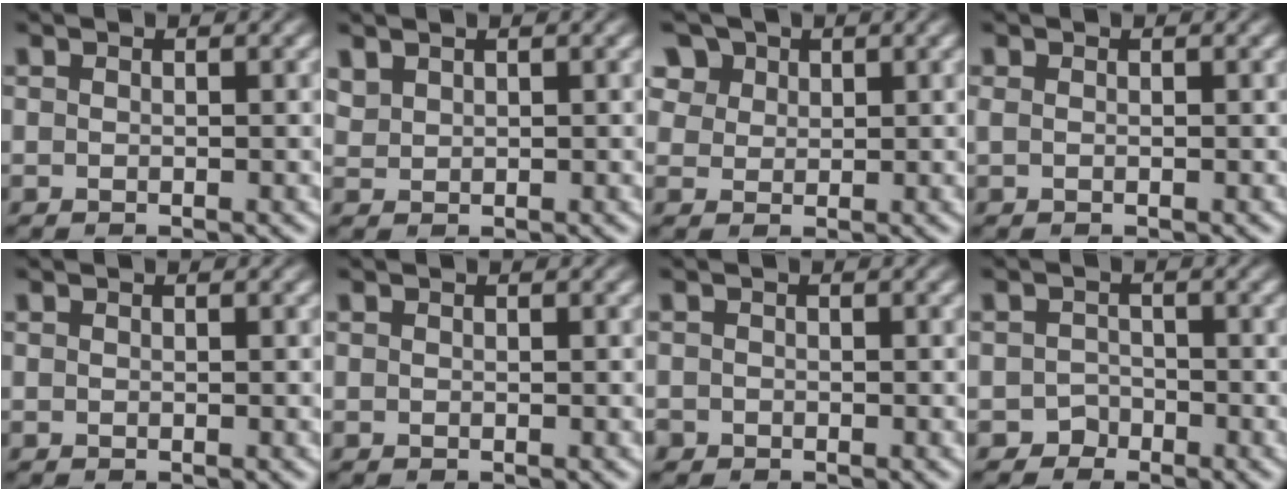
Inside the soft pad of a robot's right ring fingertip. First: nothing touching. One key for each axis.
{"total": 1.3, "fx": 1.3, "fy": 0.2, "fz": 0.2, "tx": -0.001, "ty": 0.002, "tz": 0.030}
{"total": 4.6, "fx": 2.5, "fy": 3.5, "fz": 1.6, "tx": -0.044, "ty": -0.001, "tz": 0.043}
{"total": 0.8, "fx": -0.2, "fy": 0.4, "fz": 0.6, "tx": -0.023, "ty": -0.005, "tz": -0.002}
{"total": 0.0}
{"total": 0.0}
{"total": 1.1, "fx": -0.8, "fy": 0.7, "fz": -0.3, "tx": 0.001, "ty": -0.007, "tz": -0.012}
{"total": 2.1, "fx": -1.6, "fy": 1.2, "fz": -0.5, "tx": 0.004, "ty": -0.010, "tz": -0.028}